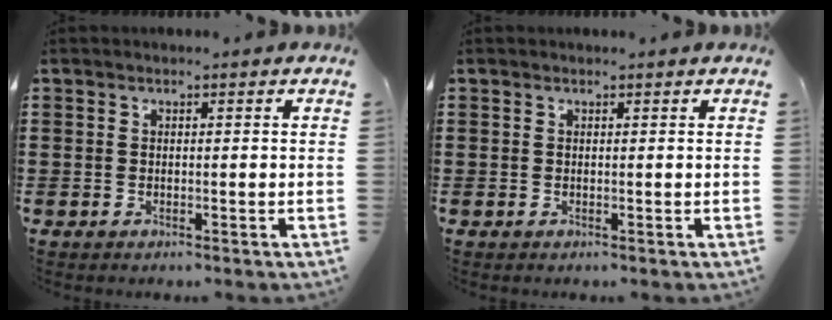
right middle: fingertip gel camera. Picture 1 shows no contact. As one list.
[{"total": 0.0}]